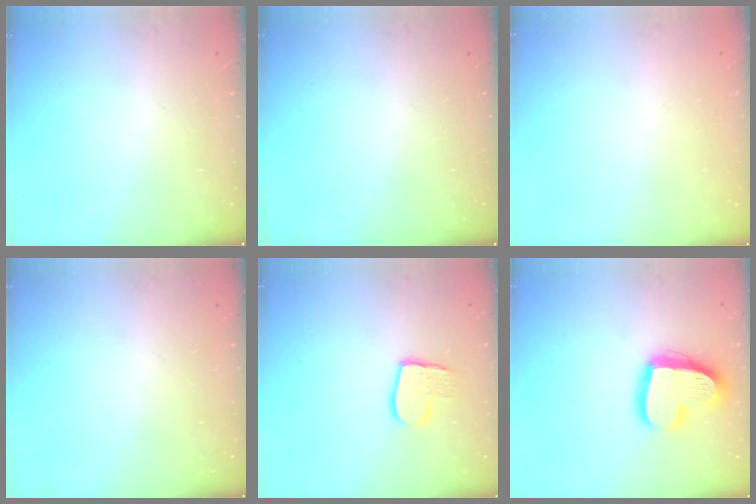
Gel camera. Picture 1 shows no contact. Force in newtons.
{"total": 0.0}
{"total": 0.0}
{"total": 0.0}
{"total": 9.8, "press": 9.8, "slide": 0.9}
{"total": 17.2, "press": 17.2, "slide": 1.4}